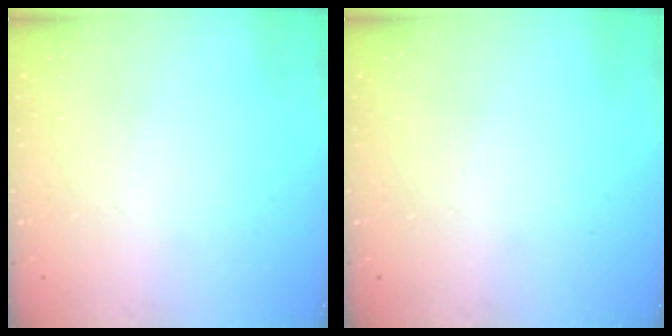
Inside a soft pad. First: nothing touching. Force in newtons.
{"total": 0.0}